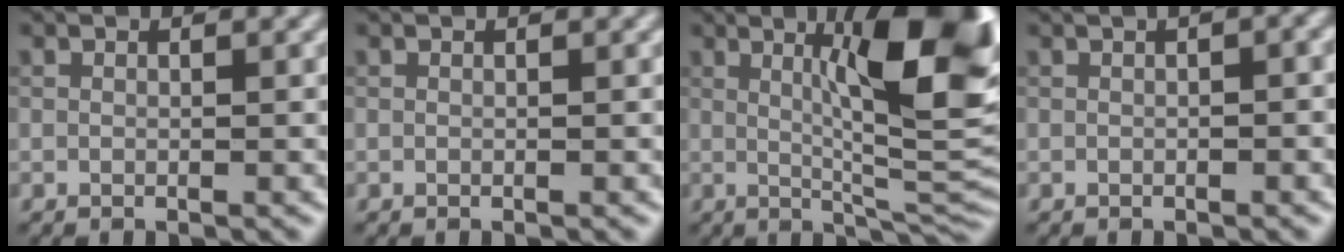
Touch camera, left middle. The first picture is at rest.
{"total": 0.0}
{"total": 12.0, "force": [3.2, 2.7, 11.2], "torque": [-0.141, 0.005, 0.051]}
{"total": 3.3, "force": [0.9, 1.3, 2.9], "torque": [-0.024, 0.014, -0.001]}